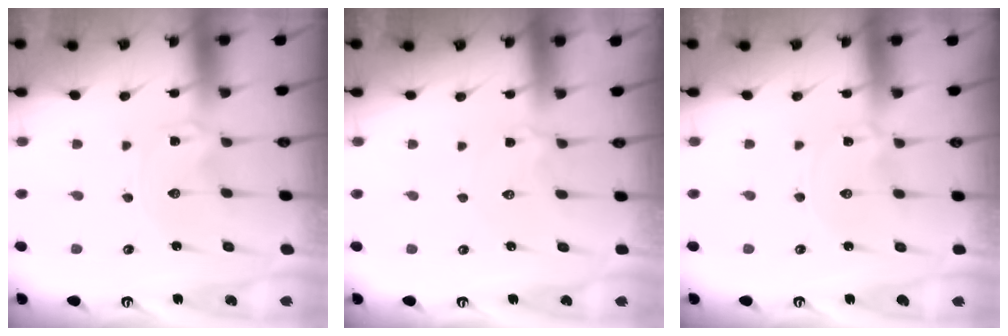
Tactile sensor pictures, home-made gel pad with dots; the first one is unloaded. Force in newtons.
{"total": 2.7, "press": 2.6, "slide": 0.5}
{"total": 0.0}